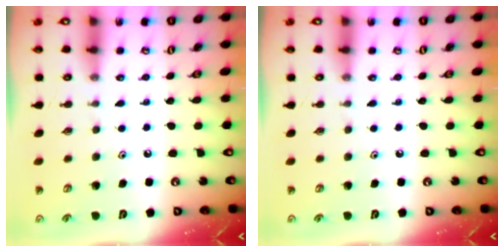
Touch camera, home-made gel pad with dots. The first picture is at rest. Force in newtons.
{"total": 0.0}